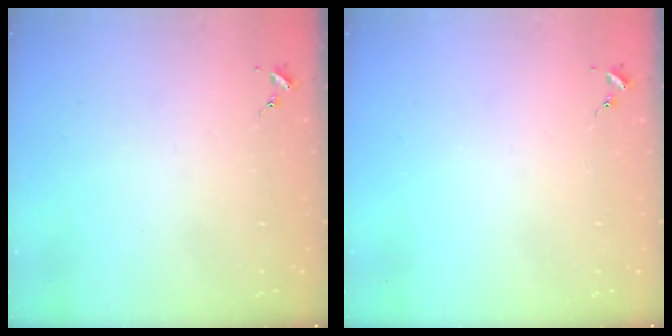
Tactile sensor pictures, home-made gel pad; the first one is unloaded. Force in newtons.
{"total": 0.0}